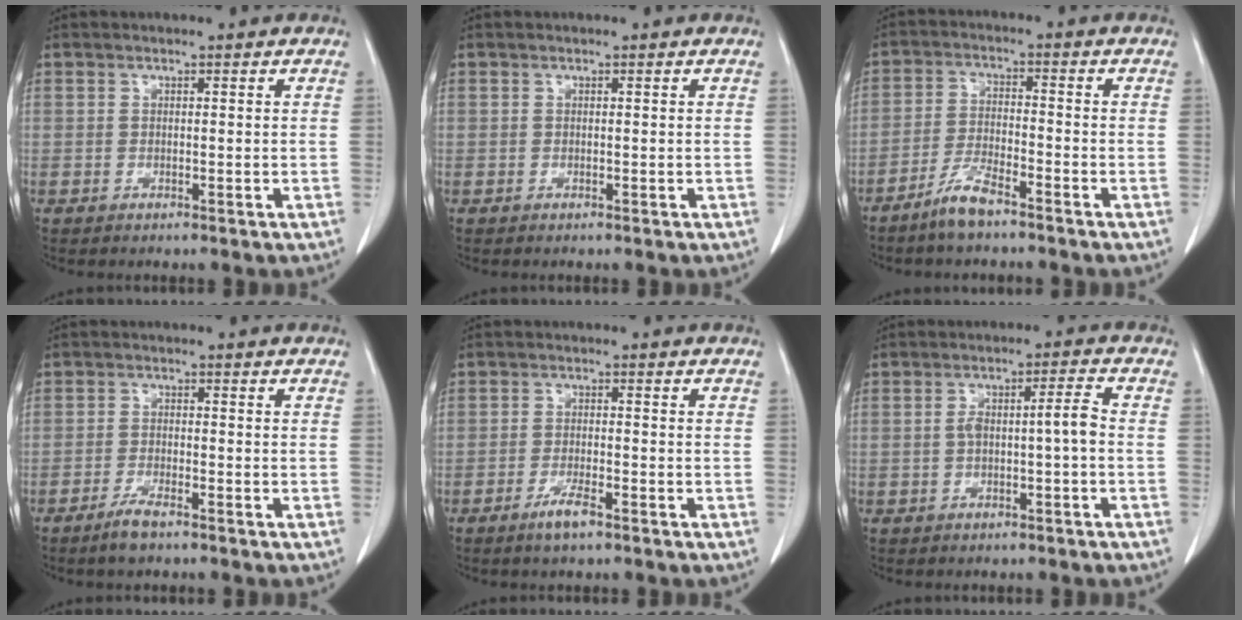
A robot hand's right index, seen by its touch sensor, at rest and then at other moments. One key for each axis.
{"total": 0.0}
{"total": 5.2, "fx": -4.1, "fy": 0.7, "fz": 3.1, "tx": -0.066, "ty": -0.006, "tz": -0.081}
{"total": 3.2, "fx": -2.4, "fy": 0.4, "fz": 2.0, "tx": -0.039, "ty": -0.002, "tz": -0.045}
{"total": 3.5, "fx": -2.4, "fy": 0.3, "fz": 2.5, "tx": -0.051, "ty": -0.004, "tz": -0.044}
{"total": 4.4, "fx": -0.7, "fy": 0.3, "fz": 4.3, "tx": -0.077, "ty": 0.021, "tz": -0.007}